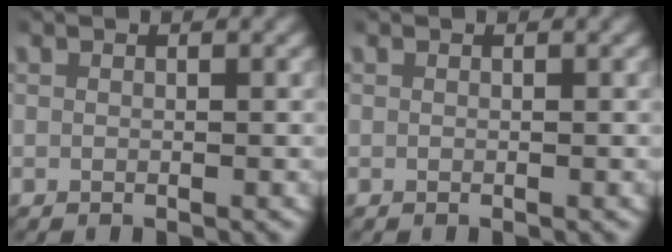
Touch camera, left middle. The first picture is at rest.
{"total": 0.0}